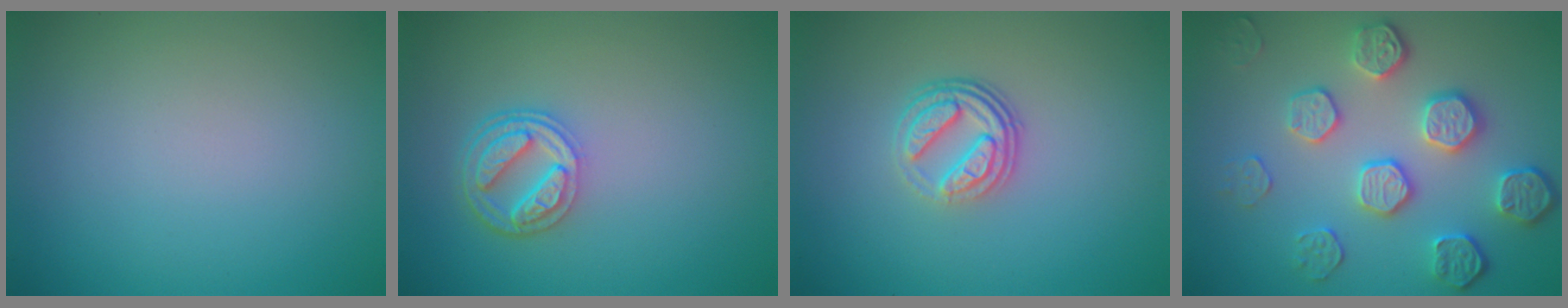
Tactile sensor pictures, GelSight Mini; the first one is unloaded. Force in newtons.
{"total": 4.2, "press": 3.2, "slide": 2.7}
{"total": 3.9, "press": 2.8, "slide": 2.7}
{"total": 5.0, "press": 4.3, "slide": 2.5}